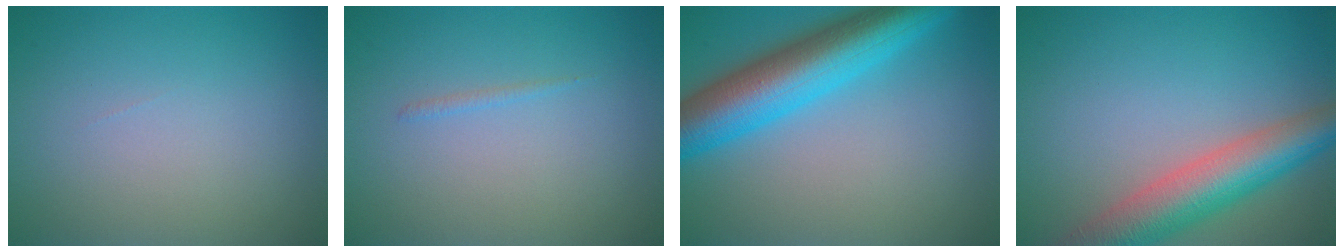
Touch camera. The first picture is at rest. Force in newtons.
{"total": 0.5, "press": 0.5, "slide": 0.1}
{"total": 9.2, "press": 9.2, "slide": 0.2}
{"total": 7.6, "press": 7.6, "slide": 0.4}